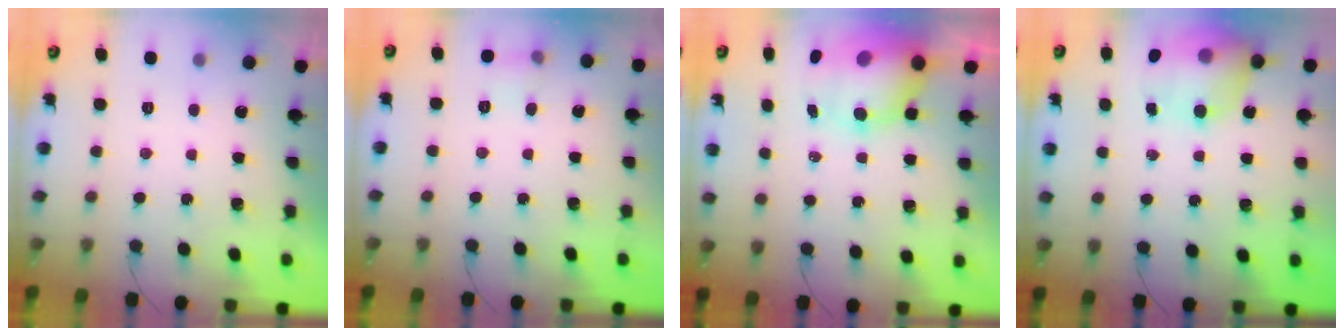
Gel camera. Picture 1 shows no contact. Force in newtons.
{"total": 5.6, "press": 5.3, "slide": 1.9}
{"total": 11.2, "press": 10.9, "slide": 2.4}
{"total": 16.7, "press": 16.2, "slide": 3.8}